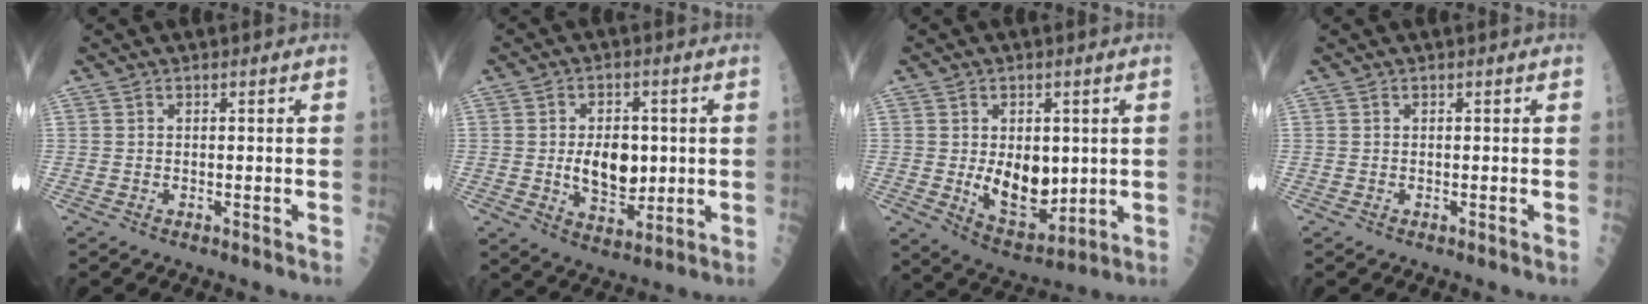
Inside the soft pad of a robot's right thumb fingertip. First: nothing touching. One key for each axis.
{"total": 9.7, "fx": 0.1, "fy": 6.2, "fz": 7.5, "tx": -0.086, "ty": -0.008, "tz": 0.010}
{"total": 11.1, "fx": 0.1, "fy": 6.9, "fz": 8.7, "tx": -0.096, "ty": -0.022, "tz": 0.021}
{"total": 0.0}